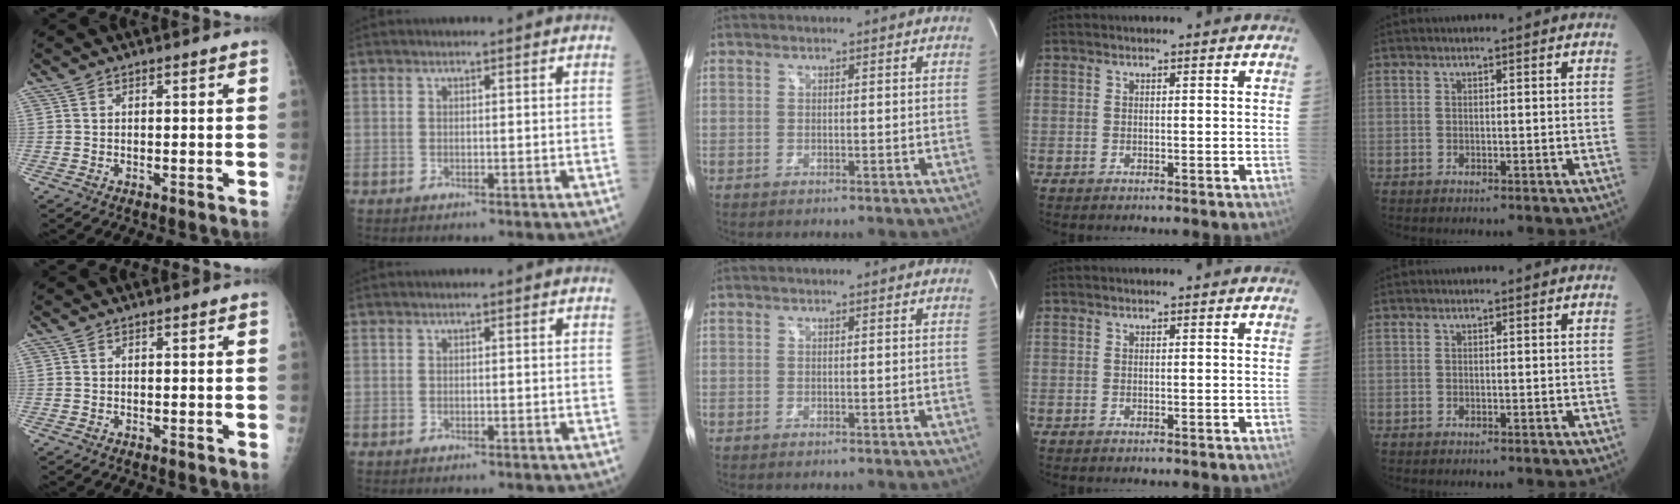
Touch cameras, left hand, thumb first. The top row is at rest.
{}